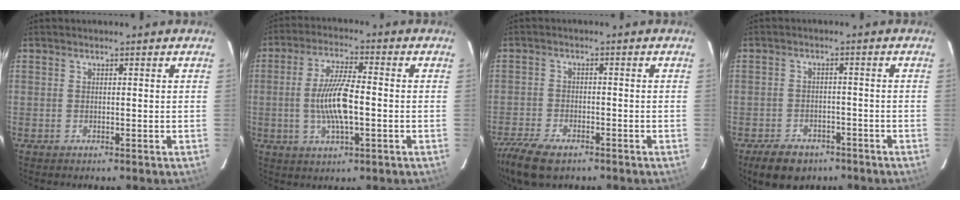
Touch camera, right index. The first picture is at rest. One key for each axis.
{"total": 9.7, "fx": -1.5, "fy": 2.4, "fz": 9.2, "tx": -0.181, "ty": 0.000, "tz": -0.027}
{"total": 10.4, "fx": -7.7, "fy": 4.4, "fz": 5.5, "tx": -0.149, "ty": -0.028, "tz": -0.143}
{"total": 8.4, "fx": -5.9, "fy": 4.9, "fz": 3.4, "tx": -0.083, "ty": 0.007, "tz": -0.081}